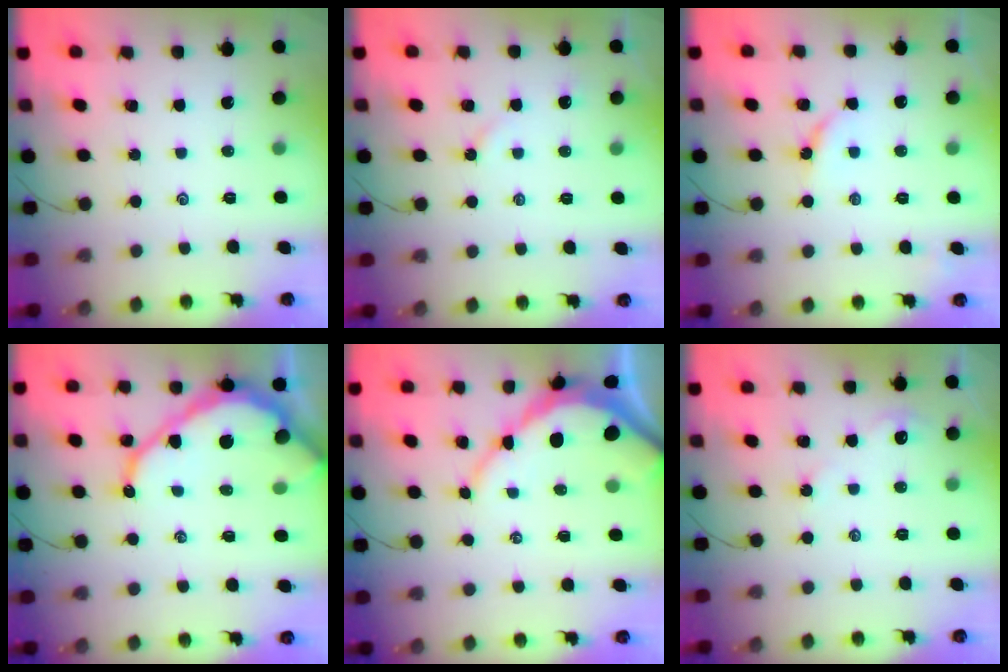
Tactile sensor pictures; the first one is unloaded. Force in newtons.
{"total": 2.7, "press": 2.7, "slide": 0.5}
{"total": 4.4, "press": 4.3, "slide": 0.5}
{"total": 15.3, "press": 15.3, "slide": 1.2}
{"total": 8.7, "press": 8.6, "slide": 1.1}
{"total": 3.6, "press": 3.6, "slide": 0.5}